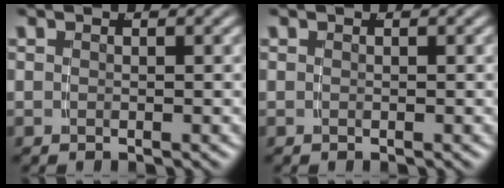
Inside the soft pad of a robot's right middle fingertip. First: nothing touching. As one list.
[{"total": 0.0}]